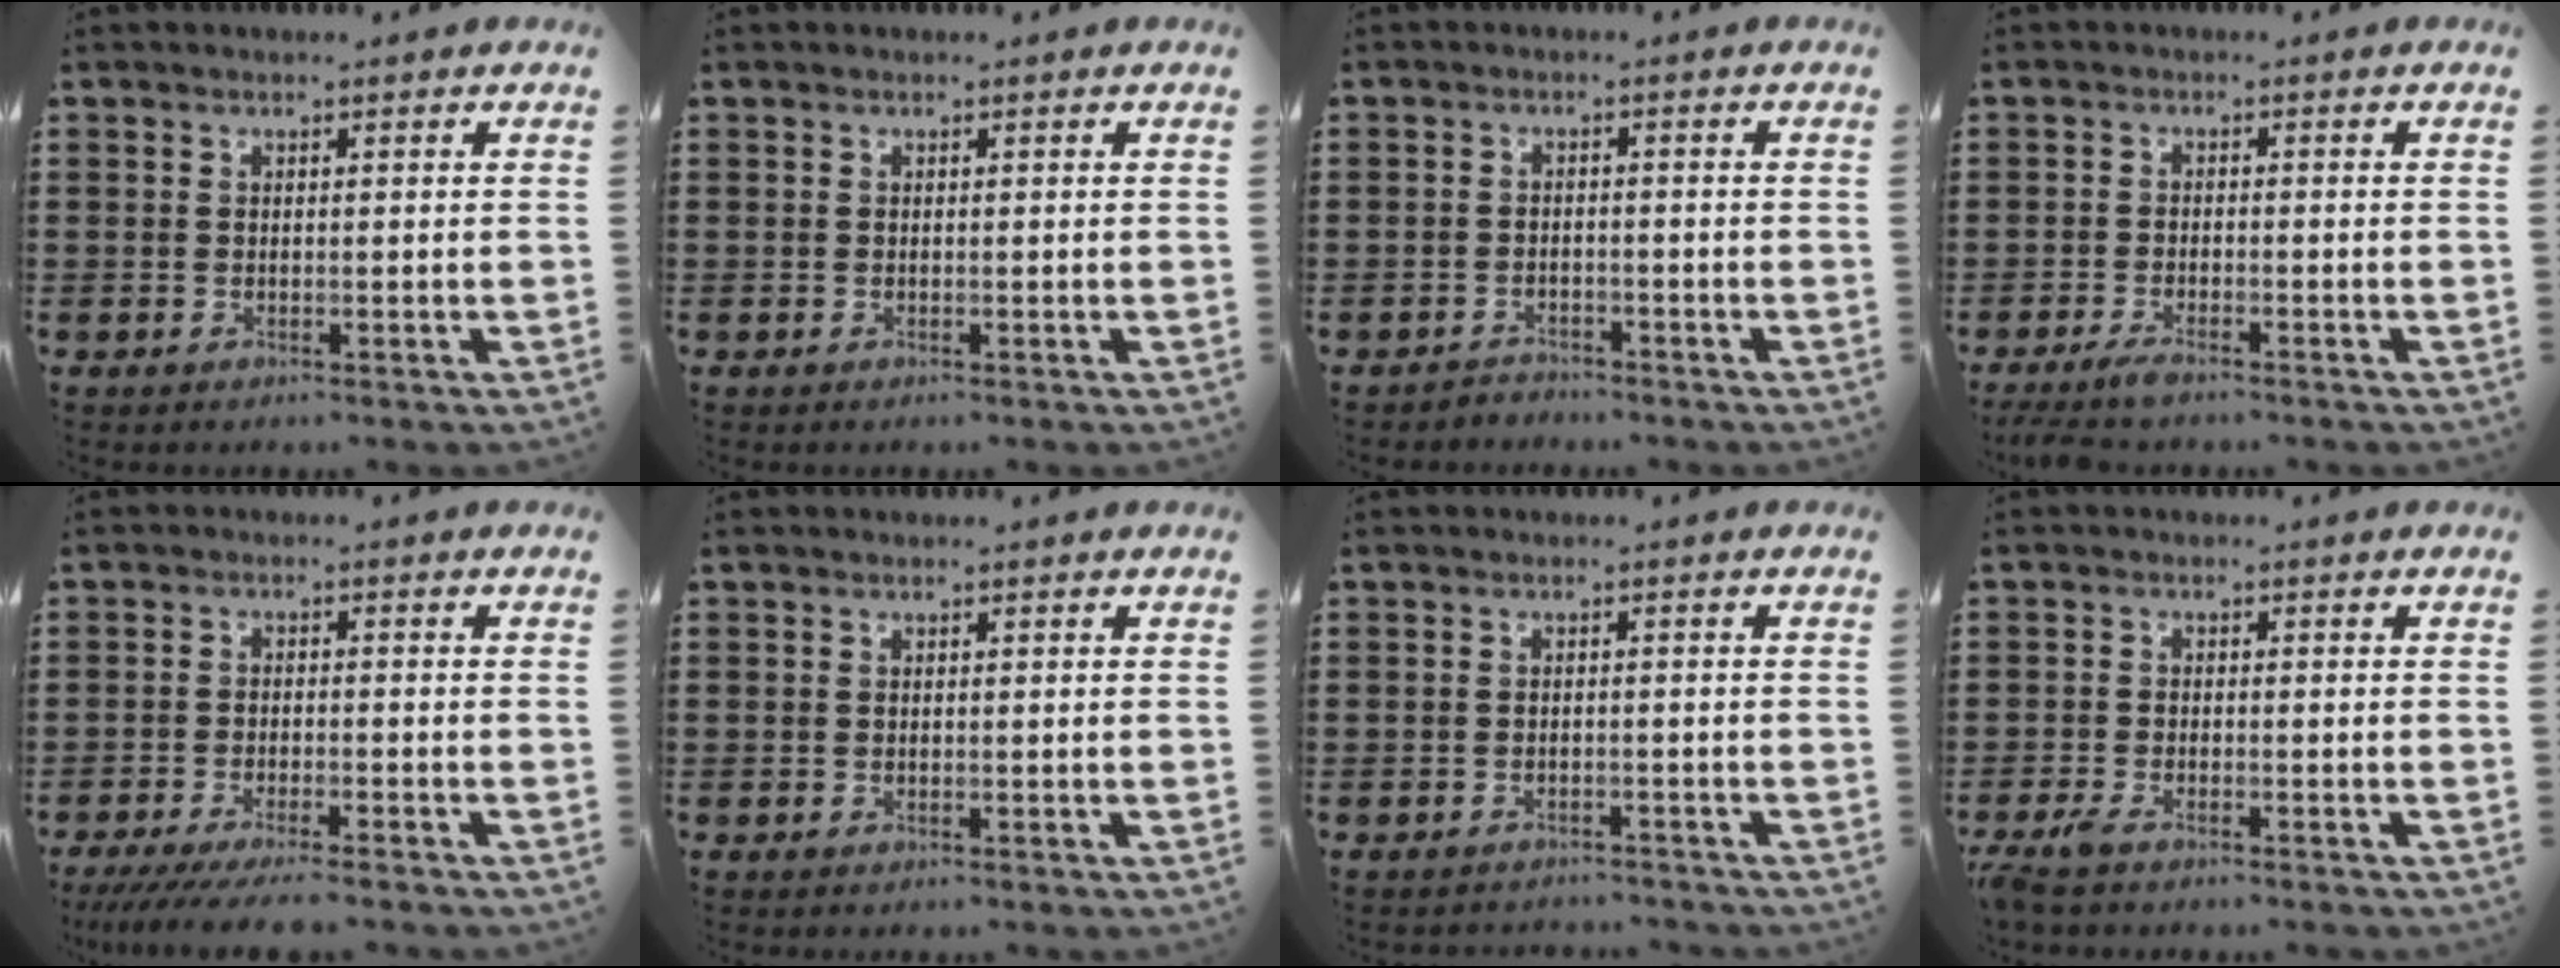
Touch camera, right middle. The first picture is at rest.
{"total": 0.0}
{"total": 2.0, "force": [-1.9, 0.5, -0.3], "torque": [-0.002, 0.002, -0.045]}
{"total": 2.2, "force": [-1.8, 0.2, 1.3], "torque": [-0.032, -0.001, -0.036]}
{"total": 4.2, "force": [-3.7, 0.0, 1.8], "torque": [-0.043, -0.015, -0.074]}
{"total": 0.0}
{"total": 1.4, "force": [-1.4, 0.1, -0.1], "torque": [-0.004, 0.000, -0.030]}
{"total": 2.3, "force": [-1.8, 0.3, 1.3], "torque": [-0.047, -0.008, -0.040]}